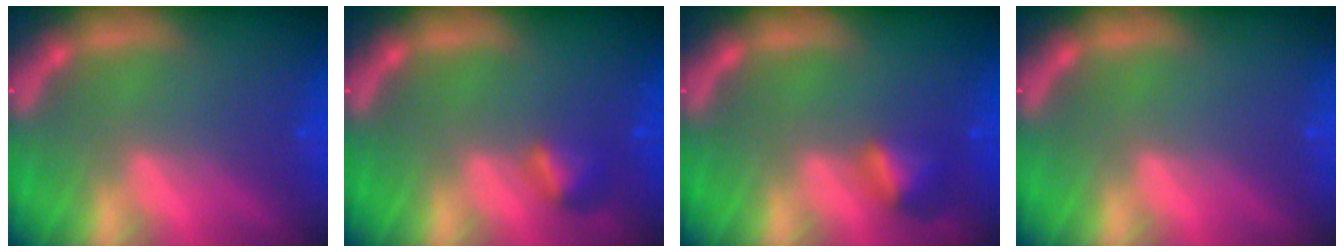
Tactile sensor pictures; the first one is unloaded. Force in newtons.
{"total": 1.9}
{"total": 2.4}
{"total": 0.0}